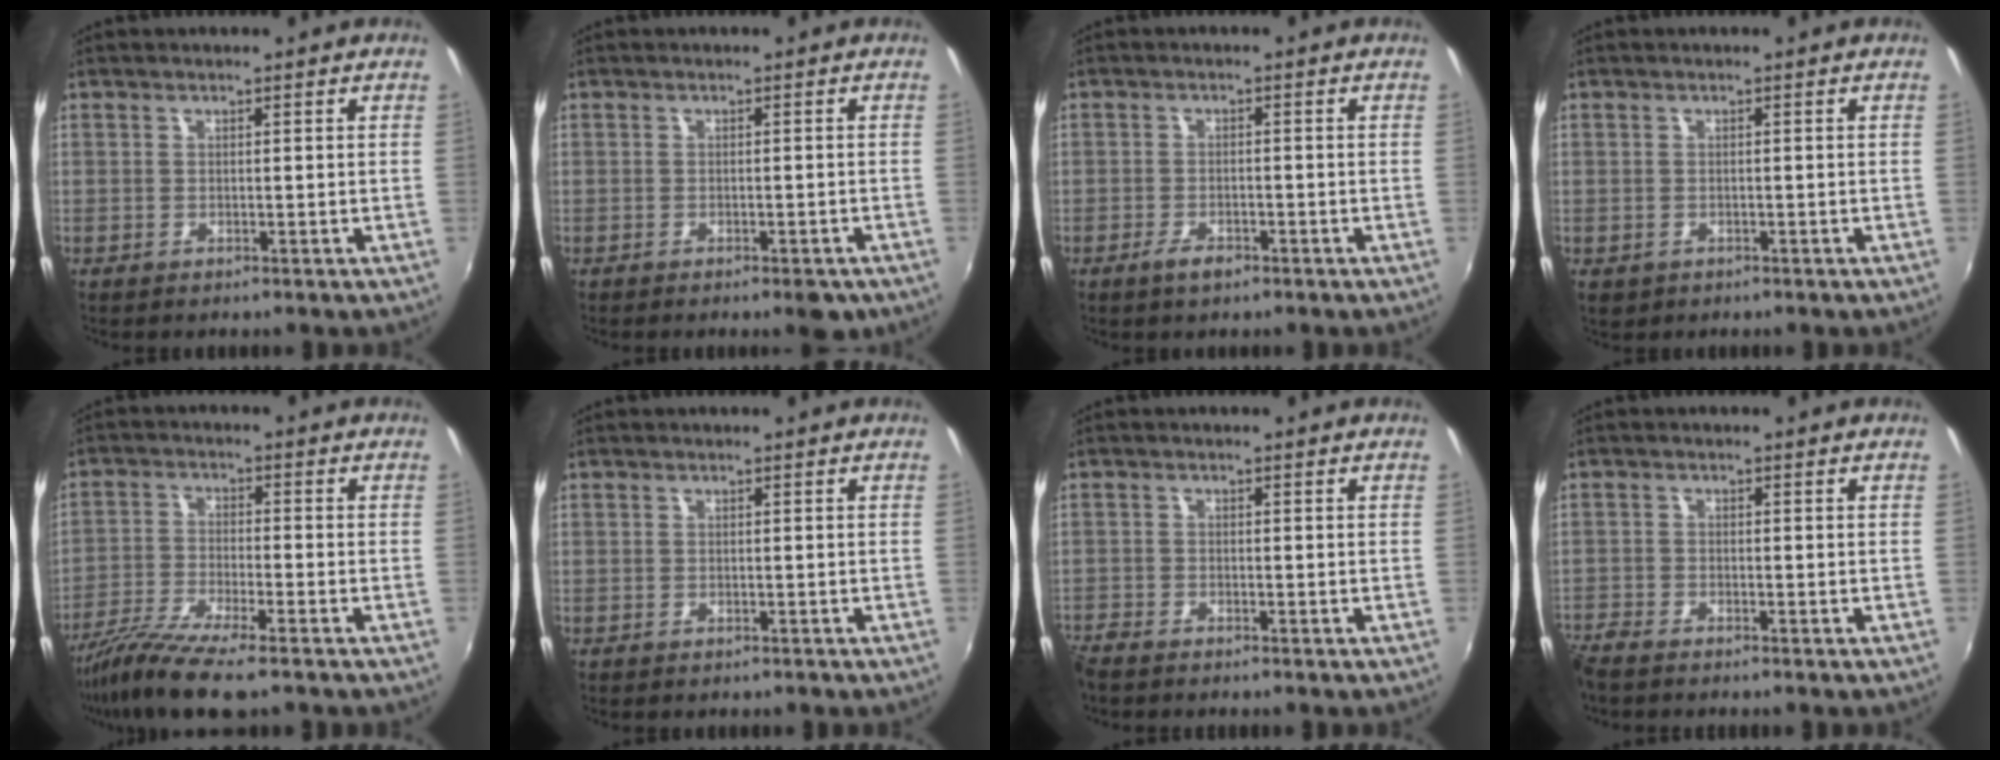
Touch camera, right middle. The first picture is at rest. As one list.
[{"total": 4.2, "force": [-3.0, 1.6, 2.4], "torque": [-0.034, -0.002, -0.032]}, {"total": 2.8, "force": [-2.0, 1.1, 1.7], "torque": [-0.040, -0.005, -0.039]}, {"total": 2.0, "force": [-0.8, 1.7, 0.9], "torque": [-0.021, -0.006, -0.009]}, {"total": 9.8, "force": [-7.5, 1.0, 6.2], "torque": [-0.142, -0.024, -0.145]}, {"total": 0.7, "force": [-0.5, 0.5, 0.0], "torque": [-0.003, -0.002, -0.008]}, {"total": 3.7, "force": [-3.3, 0.8, 1.4], "torque": [-0.039, -0.018, -0.066]}, {"total": 5.1, "force": [-4.6, 1.1, 2.1], "torque": [-0.060, -0.022, -0.089]}]